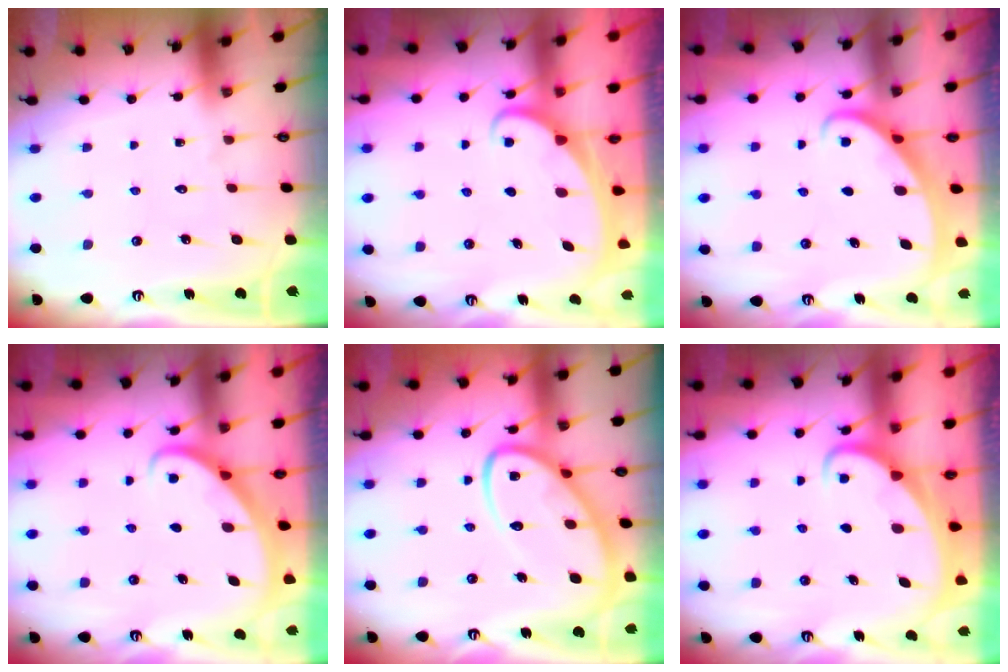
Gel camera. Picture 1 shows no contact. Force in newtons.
{"total": 1.9, "press": 1.9, "slide": 0.3}
{"total": 2.2, "press": 2.2, "slide": 0.2}
{"total": 2.9, "press": 2.9, "slide": 0.2}
{"total": 12.9, "press": 12.8, "slide": 1.3}
{"total": 2.5, "press": 2.5, "slide": 0.2}